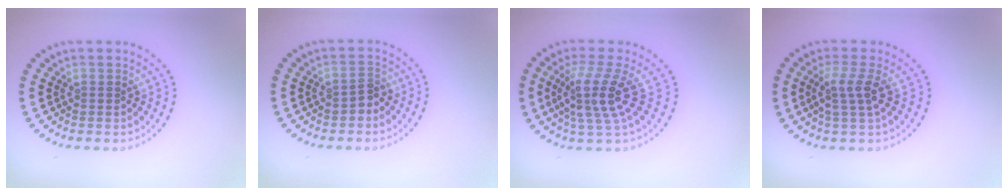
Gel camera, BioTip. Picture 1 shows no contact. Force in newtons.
{"total": 1.3, "press": 1.1, "slide": 0.7}
{"total": 4.1, "press": 3.1, "slide": 2.7}
{"total": 2.5, "press": 1.9, "slide": 1.6}